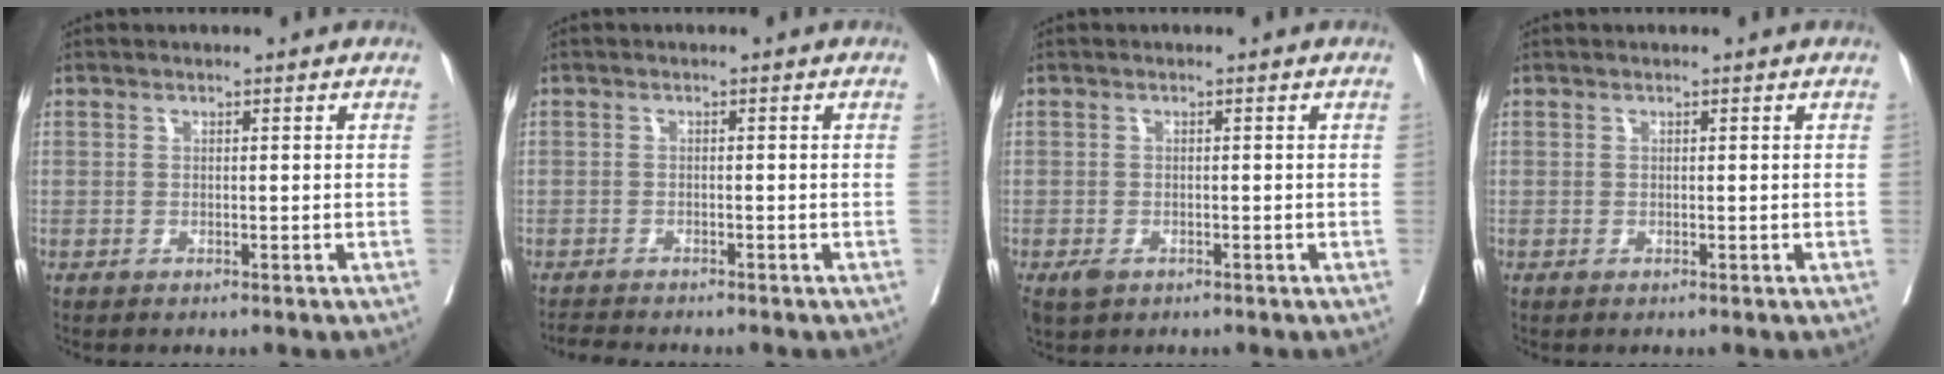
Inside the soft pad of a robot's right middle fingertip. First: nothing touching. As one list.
[{"total": 3.0, "force": [-2.9, 0.2, 0.7], "torque": [-0.012, -0.012, -0.046]}, {"total": 2.2, "force": [-1.2, 1.3, 1.2], "torque": [-0.025, -0.004, -0.014]}, {"total": 0.0}]